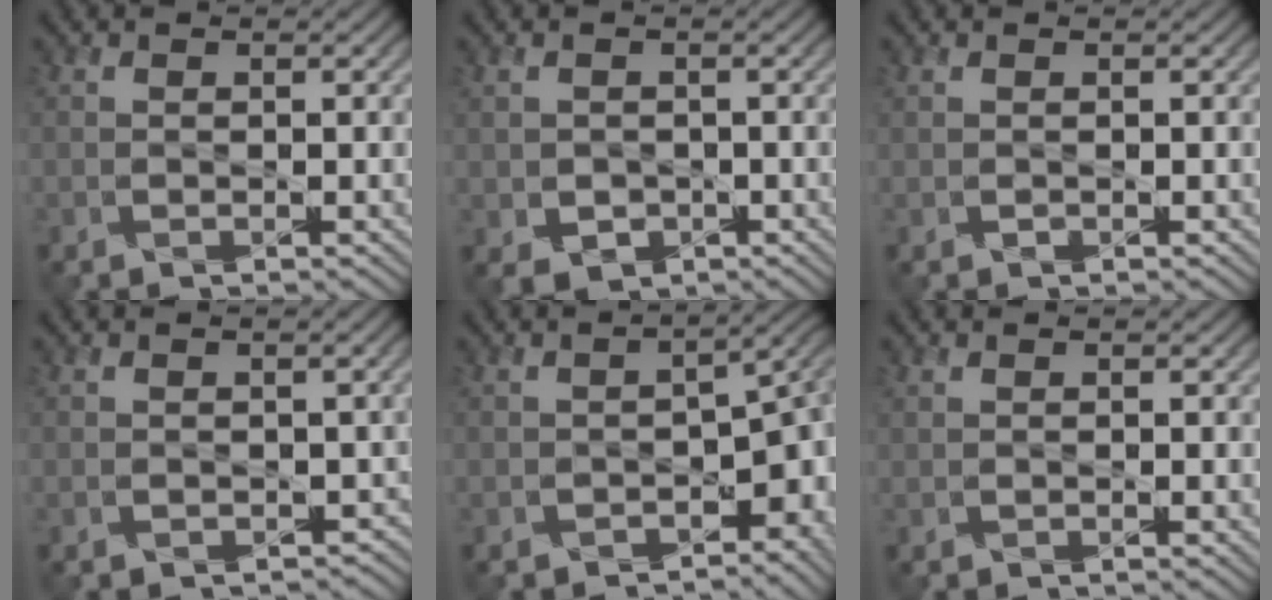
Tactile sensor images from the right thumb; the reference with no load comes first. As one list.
[{"total": 2.4, "force": [-0.6, 2.1, 1.0], "torque": [-0.034, -0.016, -0.005]}, {"total": 0.0}, {"total": 2.1, "force": [-0.4, 1.7, 1.1], "torque": [-0.016, -0.012, -0.002]}, {"total": 8.6, "force": [-3.7, 4.7, 6.2], "torque": [-0.082, -0.037, -0.045]}, {"total": 0.6, "force": [0.4, 0.1, 0.5], "torque": [-0.012, -0.004, 0.011]}]